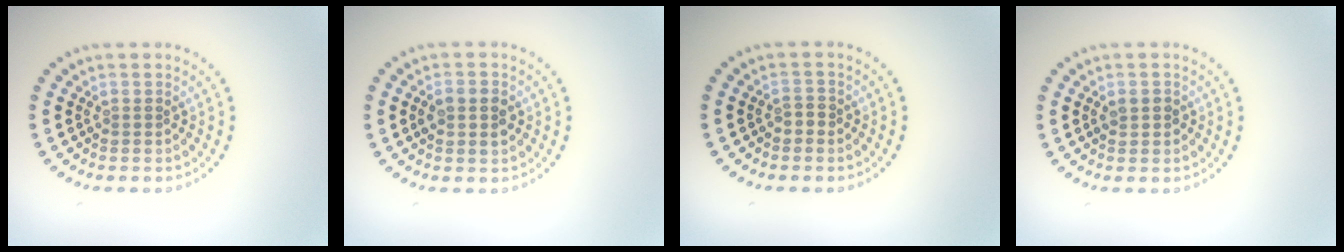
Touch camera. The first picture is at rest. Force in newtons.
{"total": 2.3, "press": 2.3, "slide": 0.1}
{"total": 1.0, "press": 0.9, "slide": 0.3}
{"total": 1.4, "press": 1.4, "slide": 0.3}